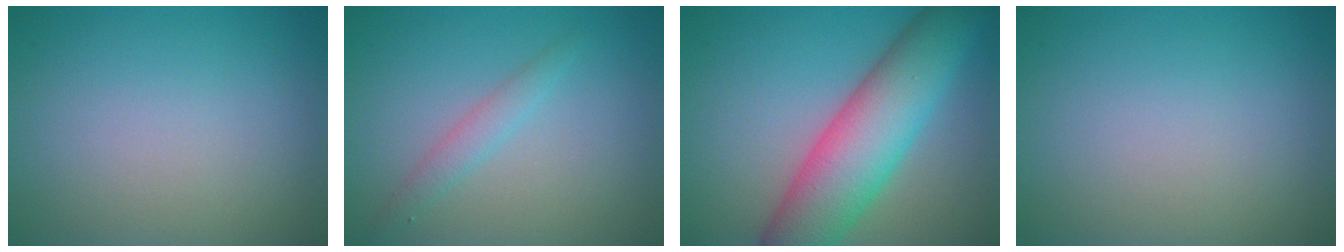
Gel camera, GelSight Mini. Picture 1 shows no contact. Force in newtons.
{"total": 1.7, "press": 1.7, "slide": 0.0}
{"total": 9.6, "press": 9.6, "slide": 0.3}
{"total": 0.0}